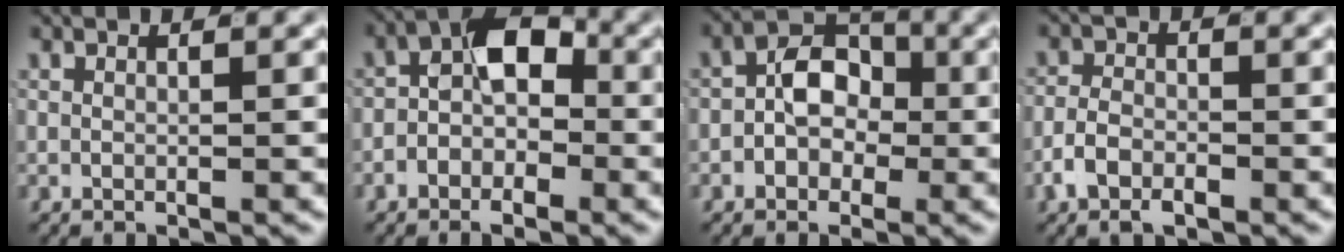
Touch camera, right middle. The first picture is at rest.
{"total": 5.3, "force": [-1.2, 3.1, 4.1], "torque": [-0.062, -0.001, -0.025]}
{"total": 4.5, "force": [-0.9, 3.4, 2.8], "torque": [-0.033, 0.004, -0.021]}
{"total": 2.7, "force": [-1.6, 1.4, 1.7], "torque": [-0.028, 0.001, -0.034]}